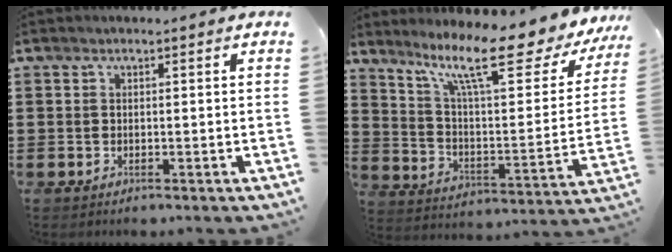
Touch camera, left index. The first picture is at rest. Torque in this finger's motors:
{"motor_torque": [2.14, 0.00, 0.57, 0.21]}